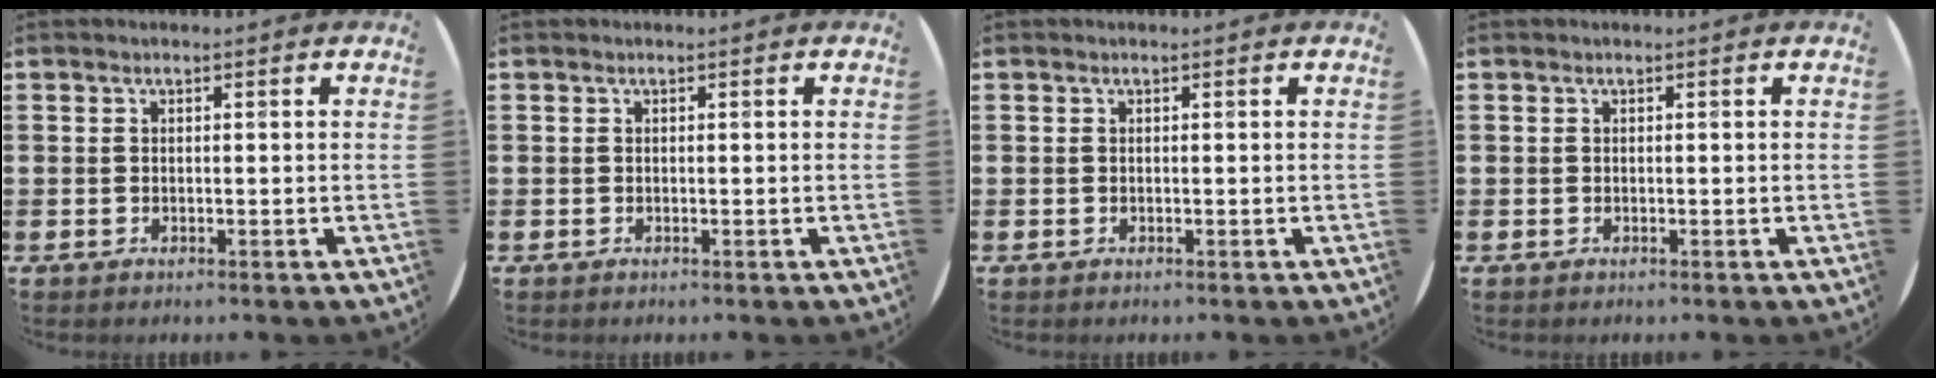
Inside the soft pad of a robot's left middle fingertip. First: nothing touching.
{"total": 0.0}
{"total": 0.0}
{"total": 0.0}